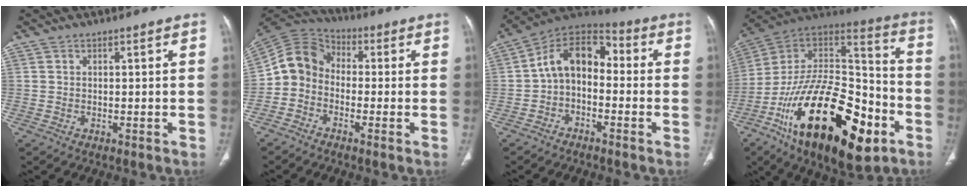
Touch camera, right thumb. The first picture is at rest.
{"total": 8.4, "force": [-1.9, 7.0, 4.3], "torque": [-0.073, 0.042, -0.059]}
{"total": 11.0, "force": [-1.1, 7.3, 8.2], "torque": [-0.114, 0.050, -0.037]}
{"total": 34.9, "force": [-14.4, 16.2, 27.4], "torque": [-0.443, 0.047, -0.227]}